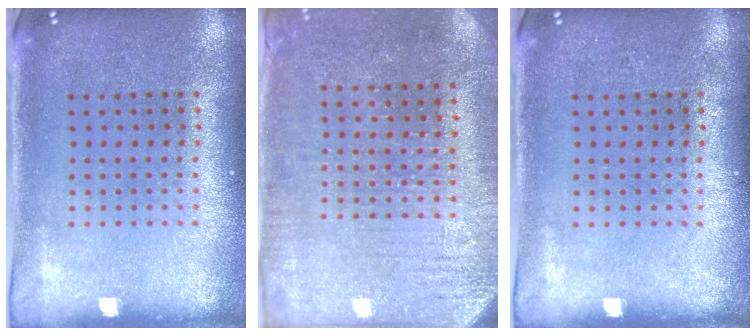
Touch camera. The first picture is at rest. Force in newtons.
{"total": 3.0, "press": 2.8, "slide": 0.8}
{"total": 0.0}